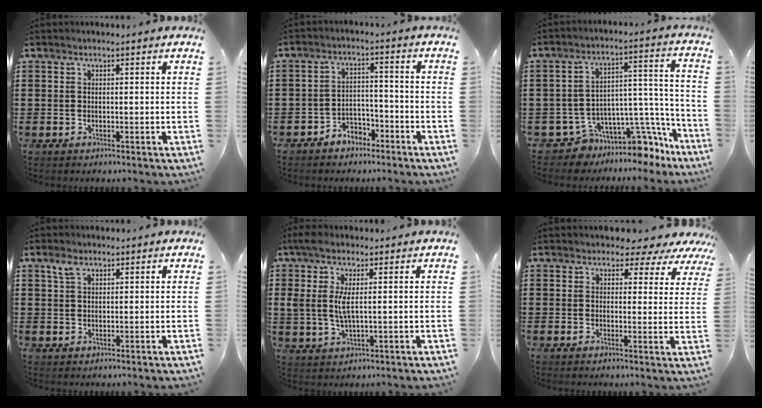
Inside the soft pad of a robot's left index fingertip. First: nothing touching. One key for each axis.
{"total": 3.7, "fx": -3.3, "fy": 1.6, "fz": 0.6, "tx": -0.016, "ty": 0.010, "tz": -0.068}
{"total": 8.2, "fx": -7.4, "fy": 3.1, "fz": 1.8, "tx": -0.025, "ty": 0.005, "tz": -0.133}
{"total": 2.6, "fx": 1.7, "fy": 1.2, "fz": 1.5, "tx": -0.035, "ty": 0.004, "tz": 0.031}
{"total": 5.5, "fx": 1.1, "fy": 2.1, "fz": 4.9, "tx": -0.119, "ty": -0.002, "tz": 0.012}
{"total": 3.6, "fx": 3.0, "fy": 1.8, "fz": 0.8, "tx": -0.018, "ty": -0.013, "tz": 0.049}